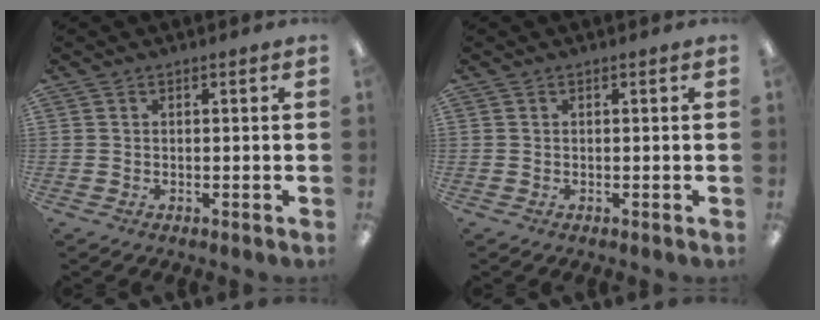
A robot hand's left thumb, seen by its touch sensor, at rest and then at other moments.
{"total": 0.0}